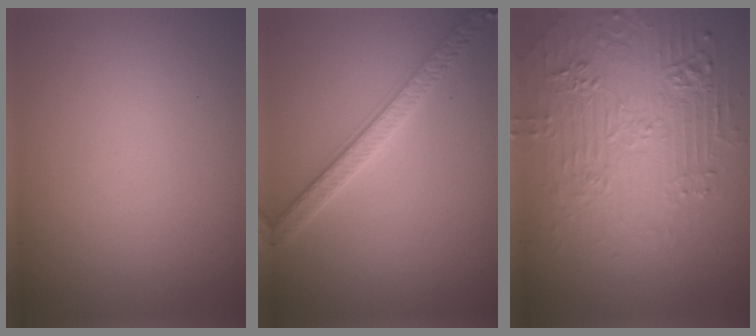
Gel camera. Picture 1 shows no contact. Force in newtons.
{"total": 3.2, "press": 3.1, "slide": 0.7}
{"total": 6.7, "press": 5.2, "slide": 4.2}